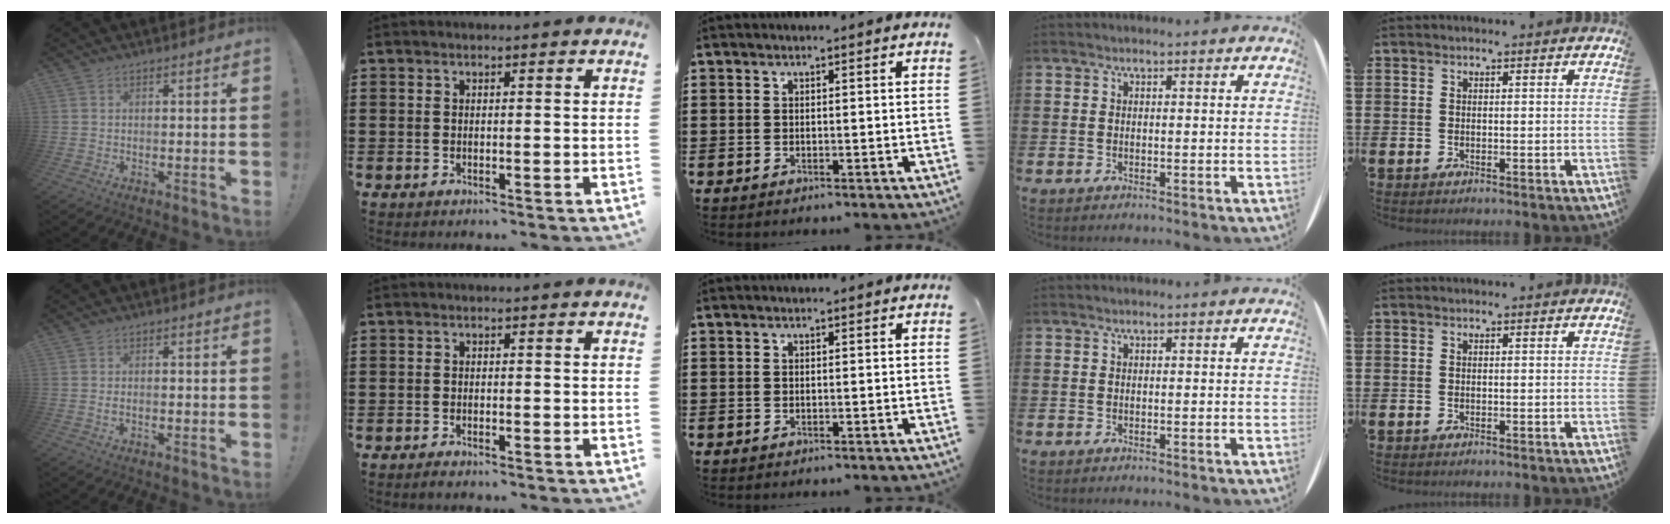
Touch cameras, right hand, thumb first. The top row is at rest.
{"thumb": {"total": 1.1, "force": [-0.3, 0.4, 1.0], "torque": [-0.019, 0.003, -0.005]}, "index": {"total": 0.8, "force": [-0.8, 0.0, 0.1], "torque": [-0.004, -0.003, -0.015]}}